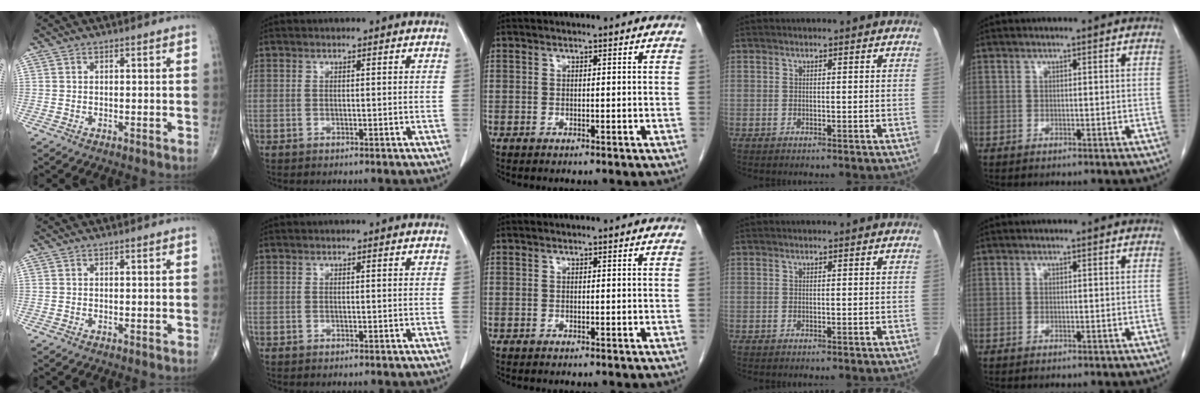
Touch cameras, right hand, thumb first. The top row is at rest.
{}